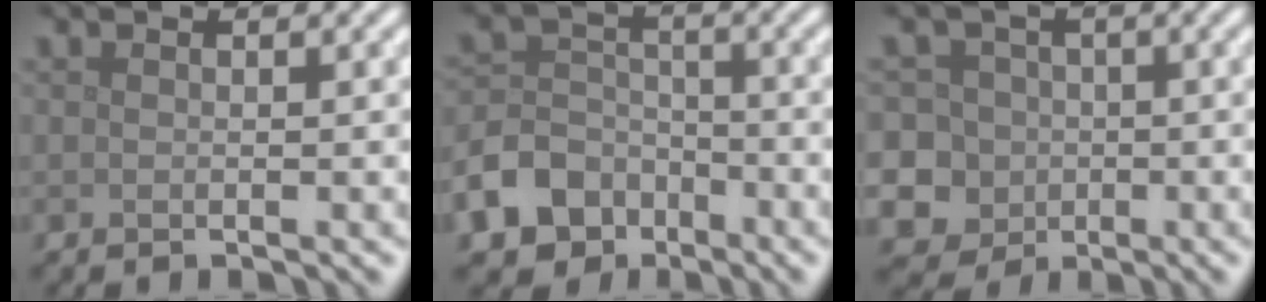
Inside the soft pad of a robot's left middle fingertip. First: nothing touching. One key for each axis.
{"total": 8.4, "fx": -5.1, "fy": 6.3, "fz": 2.1, "tx": -0.029, "ty": -0.023, "tz": -0.108}
{"total": 8.3, "fx": -1.1, "fy": 7.8, "fz": 2.6, "tx": -0.054, "ty": 0.026, "tz": -0.058}